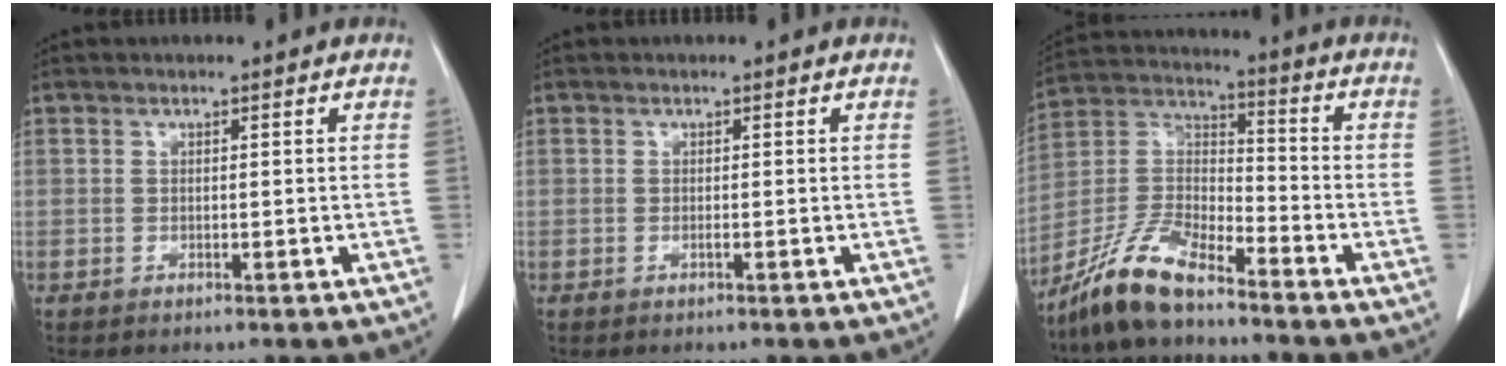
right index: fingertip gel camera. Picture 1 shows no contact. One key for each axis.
{"total": 0.0}
{"total": 11.3, "fx": -9.1, "fy": 2.5, "fz": 6.2, "tx": -0.134, "ty": 0.006, "tz": -0.179}